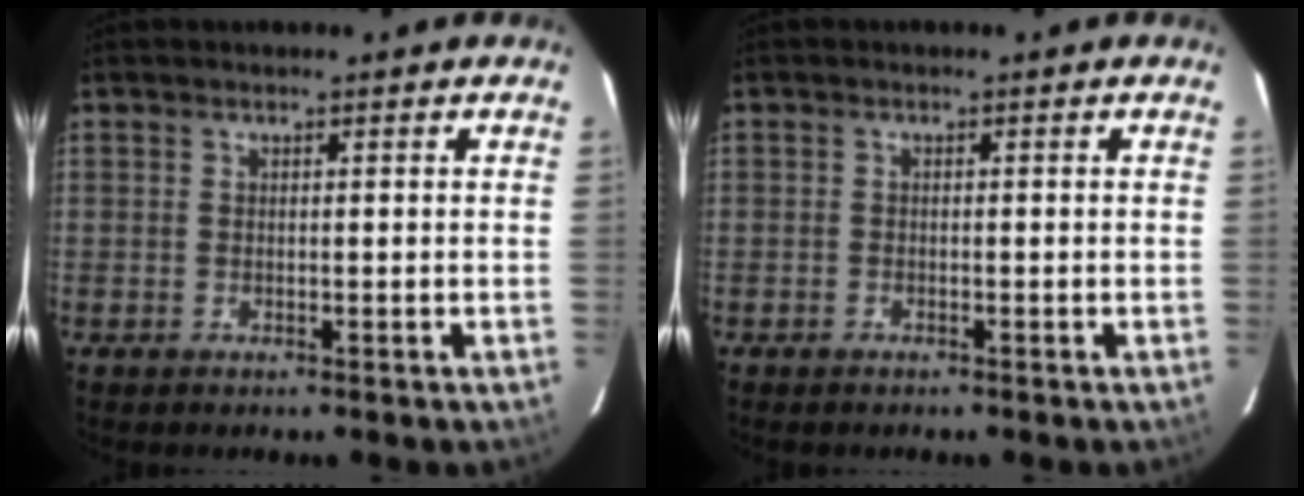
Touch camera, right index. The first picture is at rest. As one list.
[{"total": 0.9, "force": [-0.8, 0.5, 0.1], "torque": [-0.006, 0.002, -0.015]}]